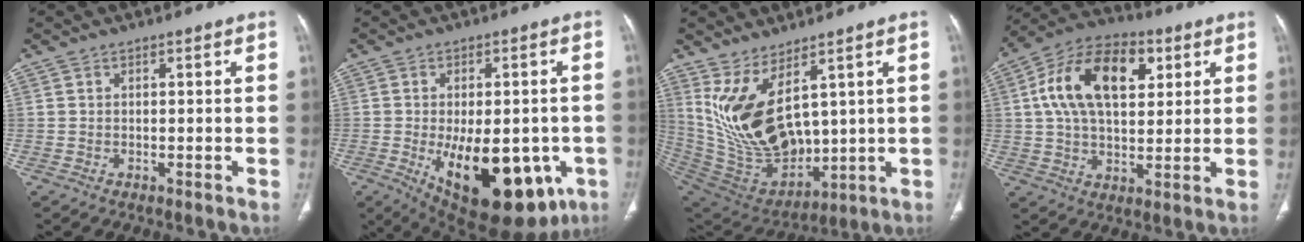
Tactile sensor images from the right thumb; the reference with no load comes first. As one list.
[{"total": 19.3, "force": [-5.2, 9.3, 16.0], "torque": [-0.208, -0.021, -0.048]}, {"total": 16.9, "force": [6.1, 8.3, 13.4], "torque": [-0.239, -0.045, 0.155]}, {"total": 18.1, "force": [5.1, 10.5, 13.8], "torque": [-0.222, 0.009, 0.081]}]